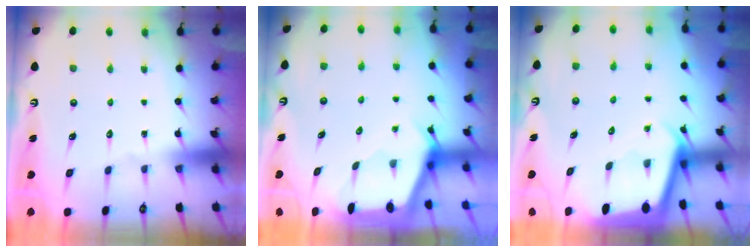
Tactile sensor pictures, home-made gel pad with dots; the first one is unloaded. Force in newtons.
{"total": 2.3, "press": 2.3, "slide": 0.3}
{"total": 2.4, "press": 2.4, "slide": 0.1}